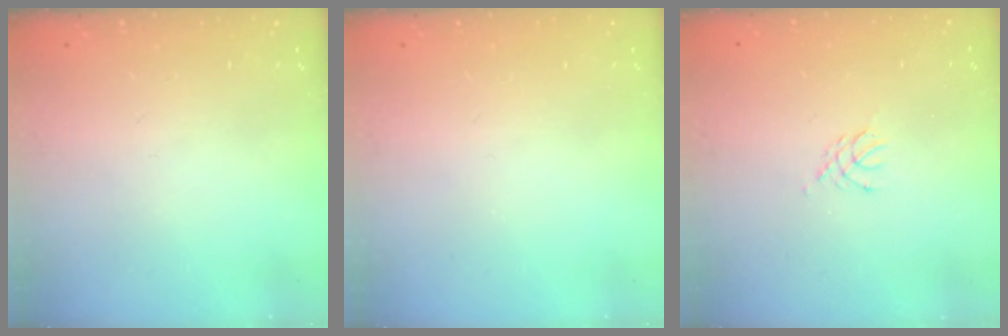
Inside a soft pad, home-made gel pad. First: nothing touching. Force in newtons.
{"total": 0.0}
{"total": 3.8, "press": 3.8, "slide": 0.6}